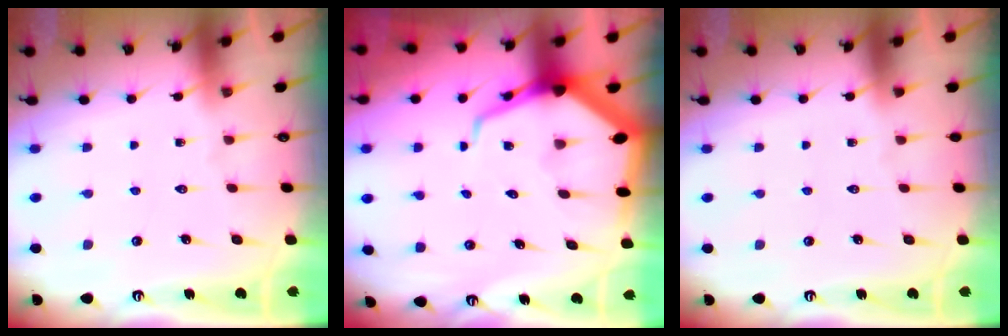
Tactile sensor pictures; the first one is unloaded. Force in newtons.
{"total": 9.7, "press": 9.6, "slide": 1.2}
{"total": 0.0}